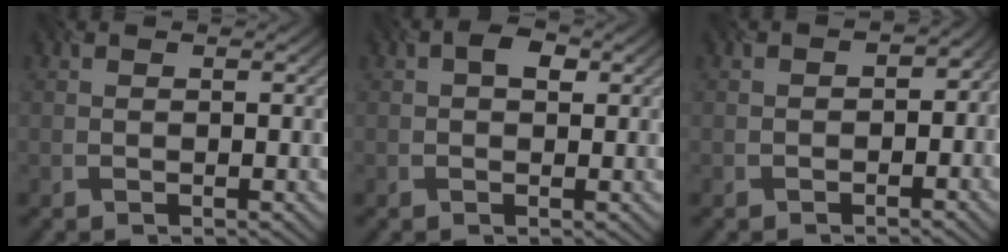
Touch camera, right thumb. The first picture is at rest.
{"total": 1.3, "force": [0.4, 0.9, 0.9], "torque": [-0.016, 0.007, 0.006]}
{"total": 2.7, "force": [-1.7, 1.5, 1.5], "torque": [-0.019, -0.003, -0.021]}